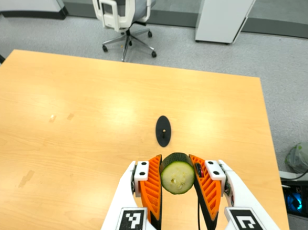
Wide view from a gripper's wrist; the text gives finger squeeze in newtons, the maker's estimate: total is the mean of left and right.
{"total": 11.0, "left": 9.9, "right": 12.2}